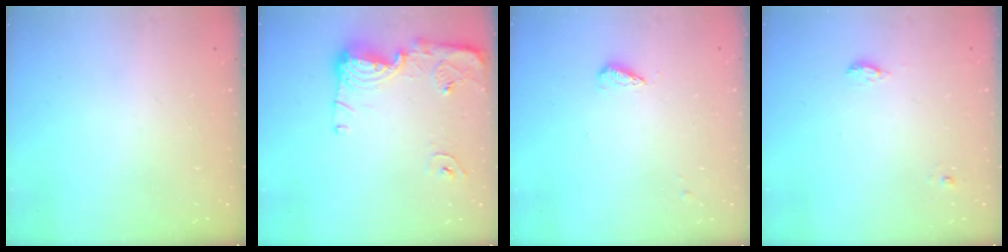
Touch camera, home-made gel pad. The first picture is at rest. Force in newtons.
{"total": 13.8, "press": 13.8, "slide": 1.3}
{"total": 3.9, "press": 3.8, "slide": 0.4}
{"total": 5.3, "press": 5.0, "slide": 1.7}